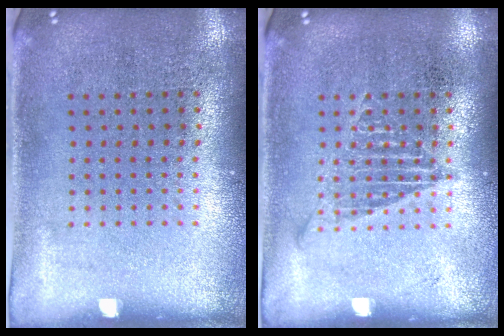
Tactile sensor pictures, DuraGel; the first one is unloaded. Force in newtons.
{"total": 1.4, "press": 1.4, "slide": 0.2}